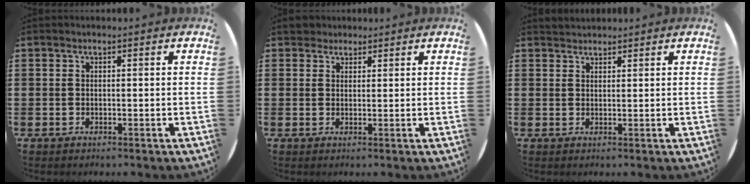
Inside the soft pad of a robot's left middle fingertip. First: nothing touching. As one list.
[{"total": 2.1, "force": [1.9, 0.9, 0.0], "torque": [0.006, 0.004, 0.036]}, {"total": 1.2, "force": [1.2, 0.2, -0.2], "torque": [0.003, 0.002, 0.023]}]